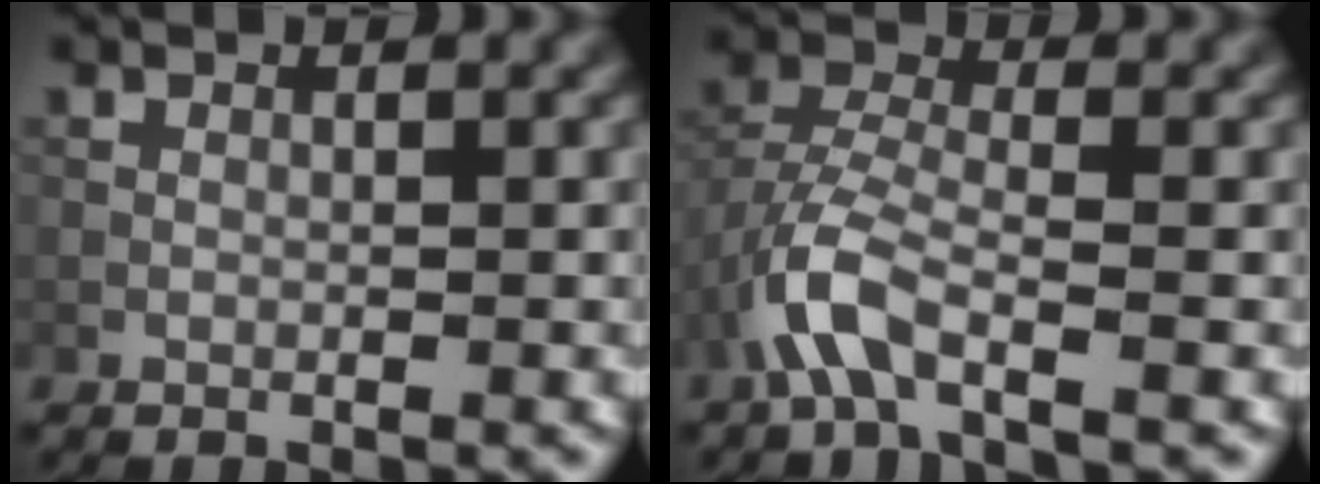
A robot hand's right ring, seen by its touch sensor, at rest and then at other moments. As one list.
[{"total": 4.7, "force": [-2.6, 1.8, 3.5], "torque": [-0.076, 0.007, -0.062]}]